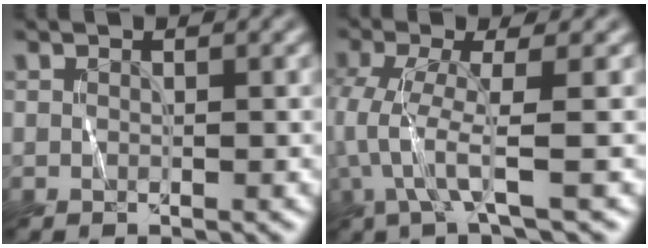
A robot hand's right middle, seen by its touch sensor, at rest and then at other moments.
{"total": 4.3, "force": [-1.4, 0.3, 4.0], "torque": [-0.100, -0.005, -0.030]}